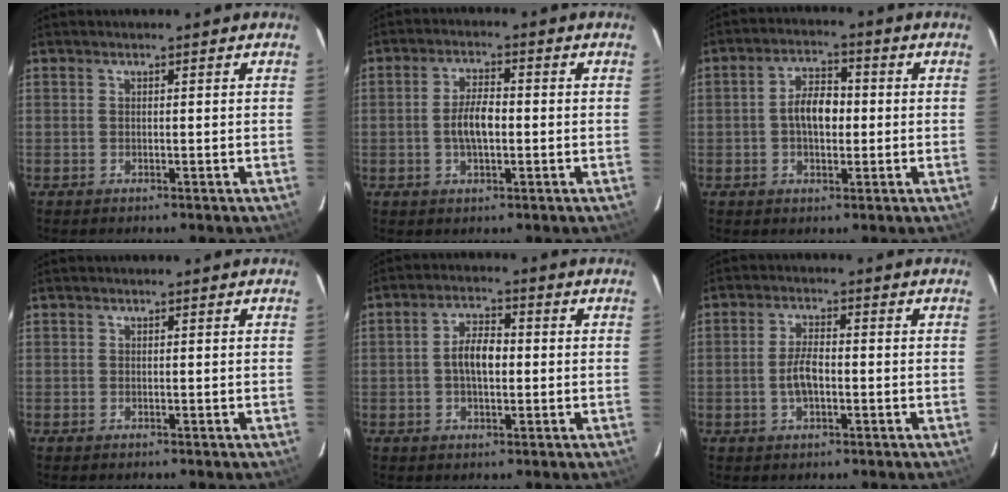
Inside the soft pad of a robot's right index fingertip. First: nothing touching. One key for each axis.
{"total": 5.5, "fx": -0.7, "fy": 2.2, "fz": 5.0, "tx": -0.096, "ty": 0.005, "tz": -0.010}
{"total": 6.6, "fx": -0.2, "fy": 3.7, "fz": 5.4, "tx": -0.099, "ty": 0.015, "tz": -0.001}
{"total": 0.0}
{"total": 5.8, "fx": -0.2, "fy": 2.9, "fz": 5.0, "tx": -0.094, "ty": 0.012, "tz": -0.002}
{"total": 4.7, "fx": -1.0, "fy": 2.0, "fz": 4.1, "tx": -0.082, "ty": 0.004, "tz": -0.015}